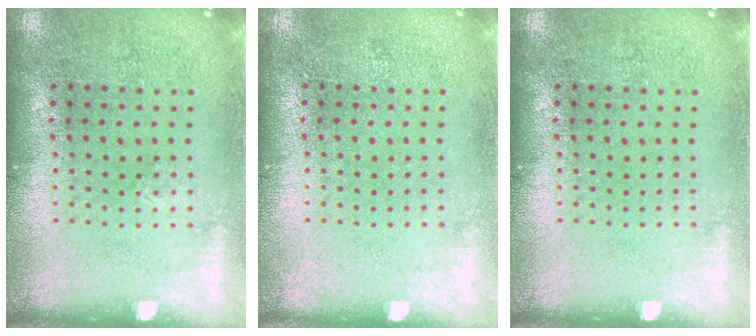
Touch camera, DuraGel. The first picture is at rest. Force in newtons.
{"total": 0.0}
{"total": 0.0}